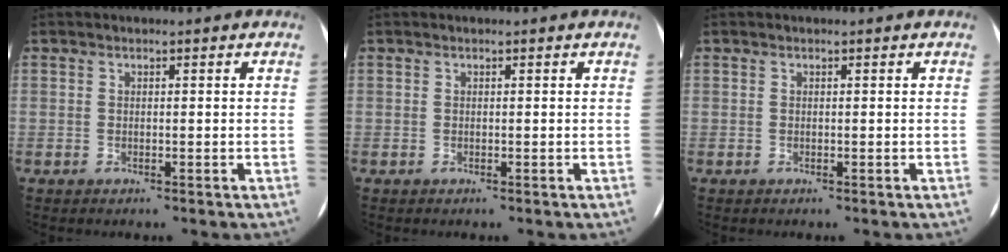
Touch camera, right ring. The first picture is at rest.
{"total": 0.0}
{"total": 0.0}